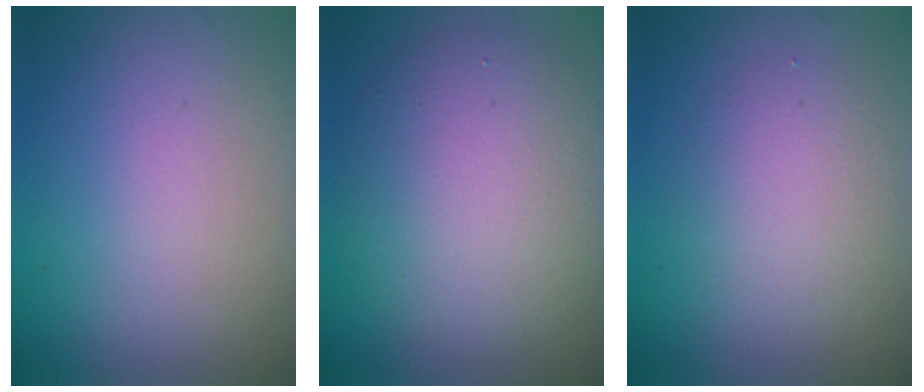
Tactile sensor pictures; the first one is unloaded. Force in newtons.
{"total": 7.5, "press": 7.5, "slide": 0.6}
{"total": 2.8, "press": 2.8, "slide": 0.2}